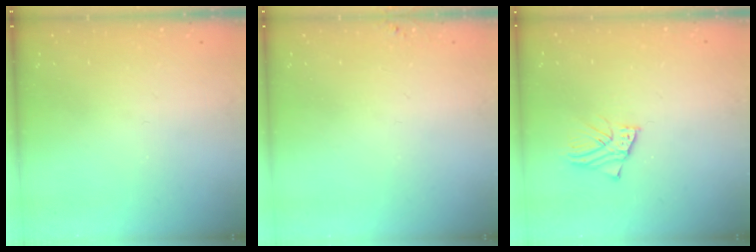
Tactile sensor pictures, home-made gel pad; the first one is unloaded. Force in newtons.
{"total": 3.7, "press": 3.7, "slide": 0.4}
{"total": 3.0, "press": 2.9, "slide": 0.3}